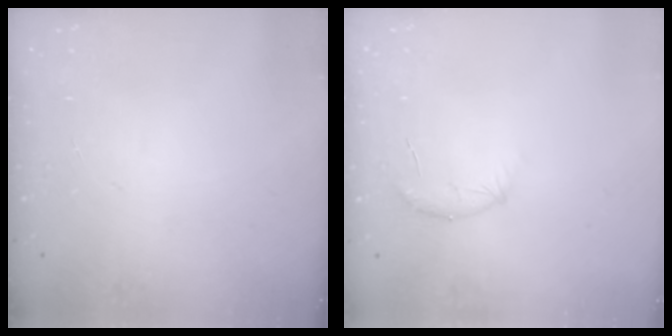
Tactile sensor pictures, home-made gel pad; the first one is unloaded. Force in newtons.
{"total": 8.3, "press": 8.1, "slide": 1.7}